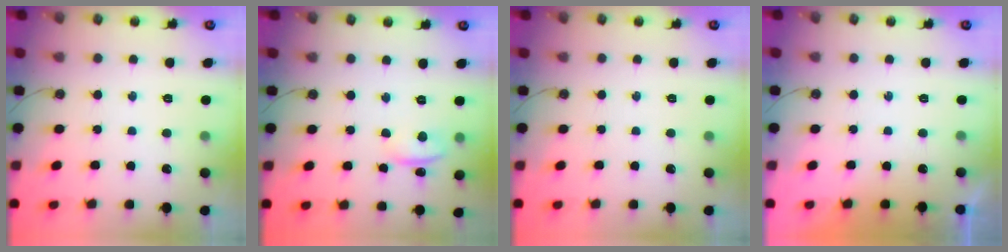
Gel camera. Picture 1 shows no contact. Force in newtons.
{"total": 8.6, "press": 2.0, "slide": 8.3}
{"total": 0.0}
{"total": 0.0}